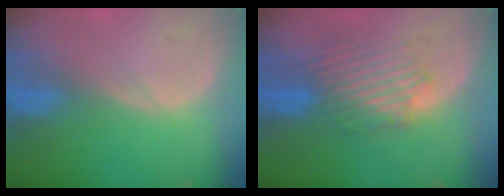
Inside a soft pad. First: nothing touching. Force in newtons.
{"total": 6.2, "press": 6.1, "slide": 1.5}